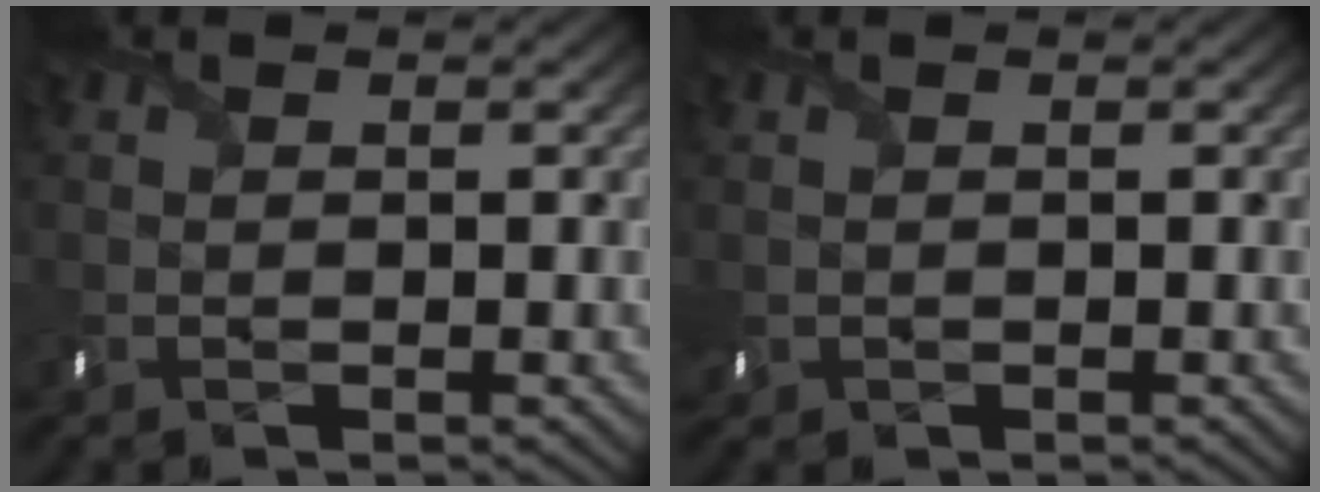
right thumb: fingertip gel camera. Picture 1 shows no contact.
{"total": 0.7, "force": [0.1, 0.6, 0.3], "torque": [-0.012, 0.000, 0.001]}